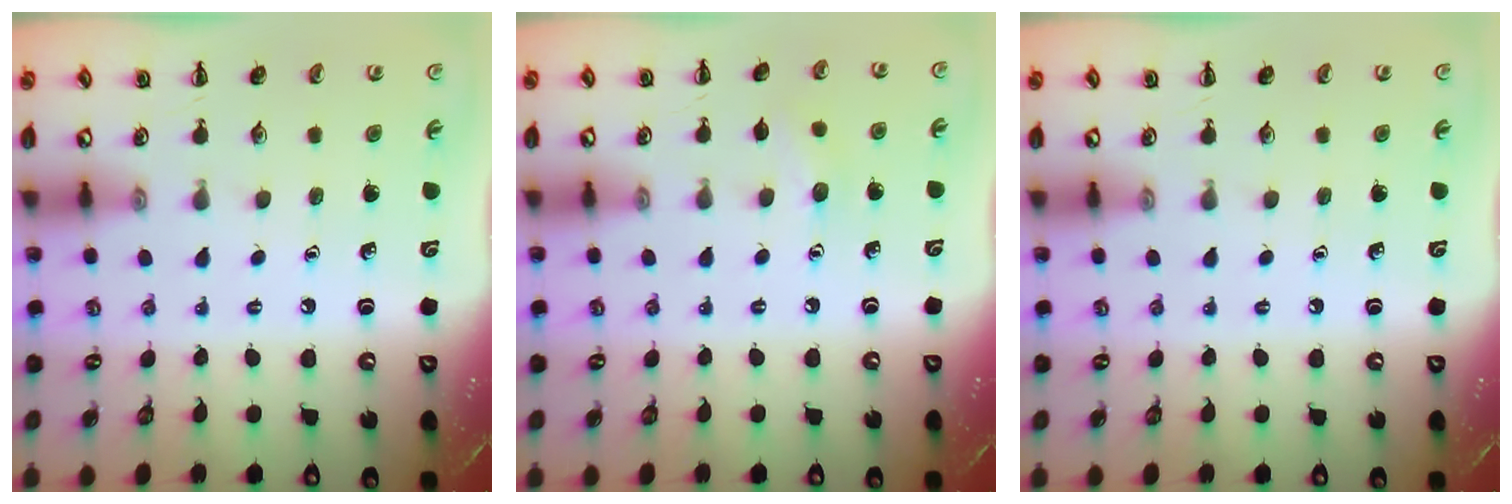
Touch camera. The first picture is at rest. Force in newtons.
{"total": 5.9, "press": 5.7, "slide": 1.3}
{"total": 0.0}